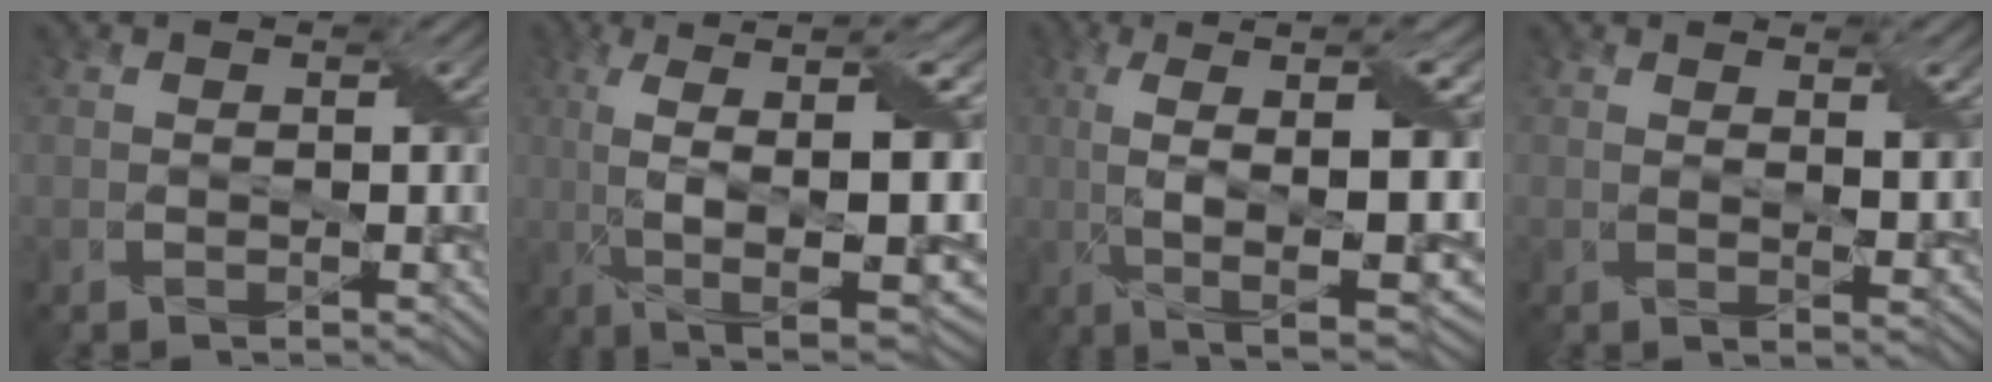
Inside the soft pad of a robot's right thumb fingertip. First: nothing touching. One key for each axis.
{"total": 16.7, "fx": -3.2, "fy": 5.5, "fz": 15.5, "tx": -0.266, "ty": 0.002, "tz": -0.051}
{"total": 15.8, "fx": -2.2, "fy": 4.3, "fz": 15.1, "tx": -0.263, "ty": 0.011, "tz": -0.027}
{"total": 3.2, "fx": 1.8, "fy": 0.6, "fz": 2.6, "tx": -0.053, "ty": -0.005, "tz": 0.033}